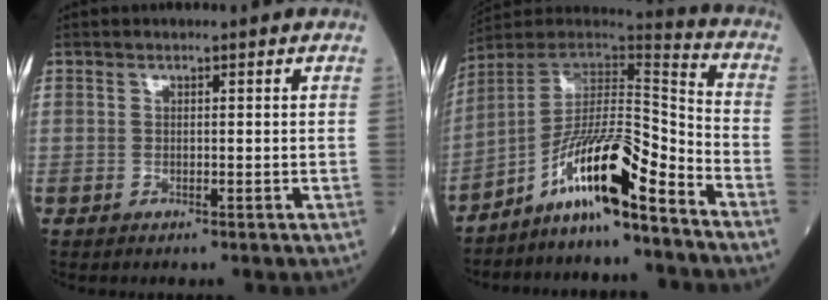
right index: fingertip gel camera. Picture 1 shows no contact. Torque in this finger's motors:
{"motor_torque": [1.99, -0.16, 0.97, 0.21]}